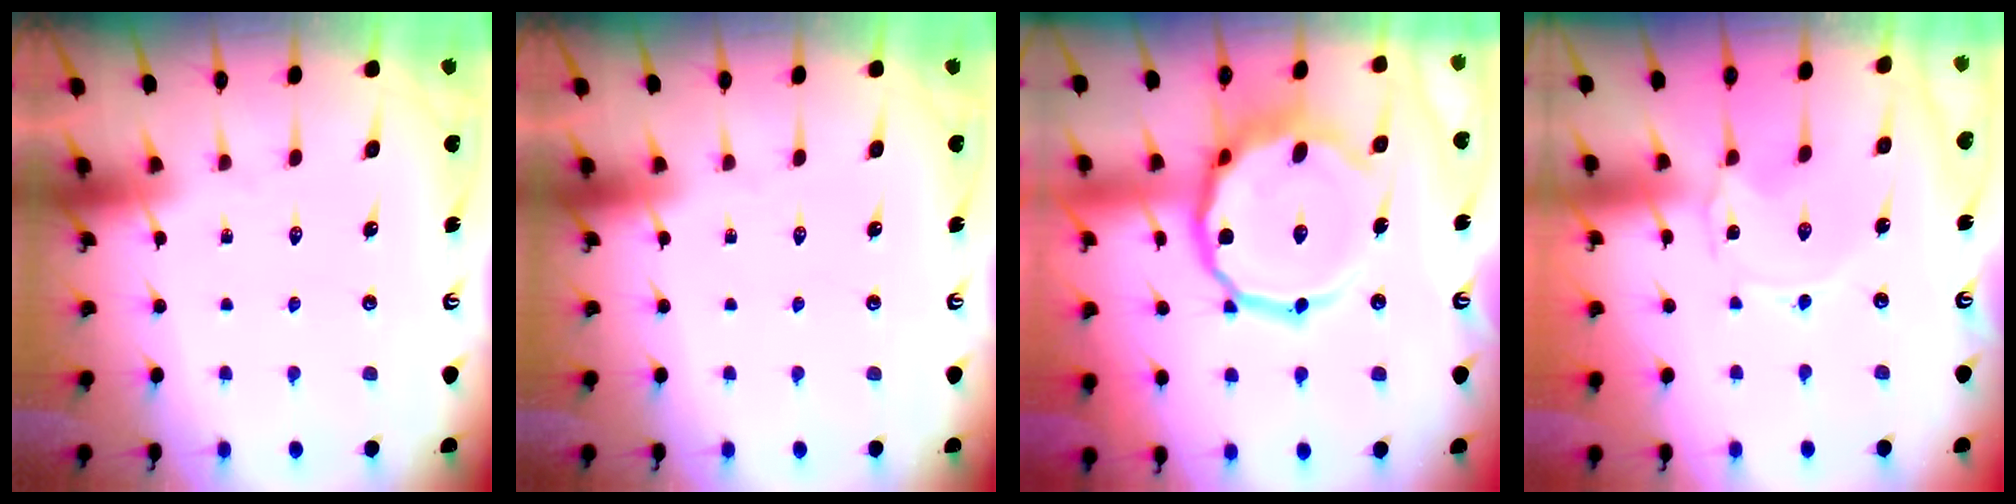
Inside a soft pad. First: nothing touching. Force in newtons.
{"total": 0.0}
{"total": 17.1, "press": 16.9, "slide": 2.4}
{"total": 0.0}